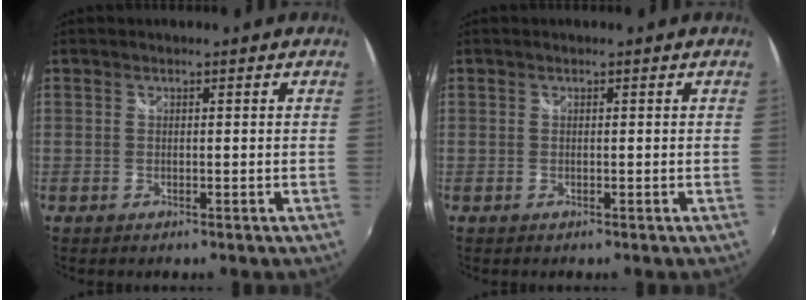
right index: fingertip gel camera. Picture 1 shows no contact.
{"total": 0.0}